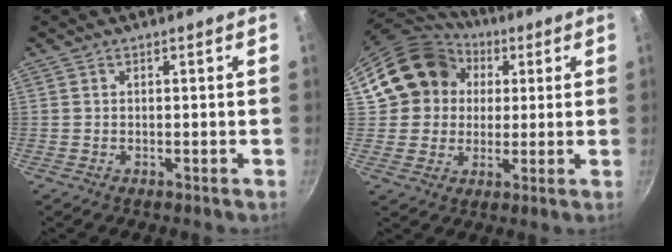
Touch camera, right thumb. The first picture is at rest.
{"total": 16.2, "force": [3.8, 14.3, 6.6], "torque": [-0.095, 0.029, 0.060]}